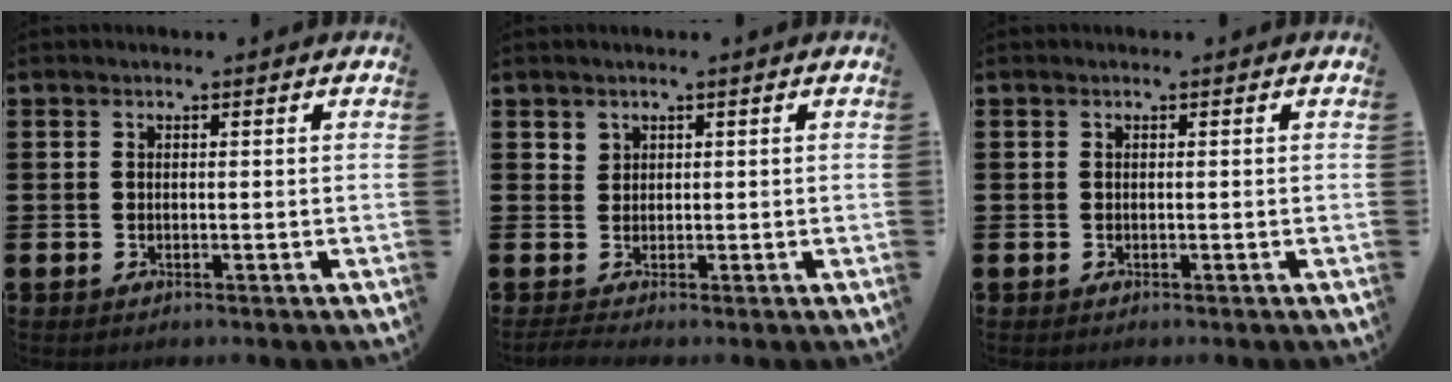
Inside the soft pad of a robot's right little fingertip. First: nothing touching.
{"total": 1.3, "force": [0.6, 1.1, 0.2], "torque": [0.008, -0.002, 0.009]}
{"total": 0.0}